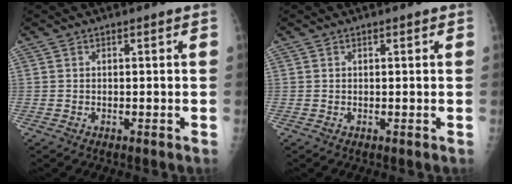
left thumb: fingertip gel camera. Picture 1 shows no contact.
{"total": 0.6, "force": [0.3, 0.1, 0.5], "torque": [-0.008, 0.001, 0.004]}